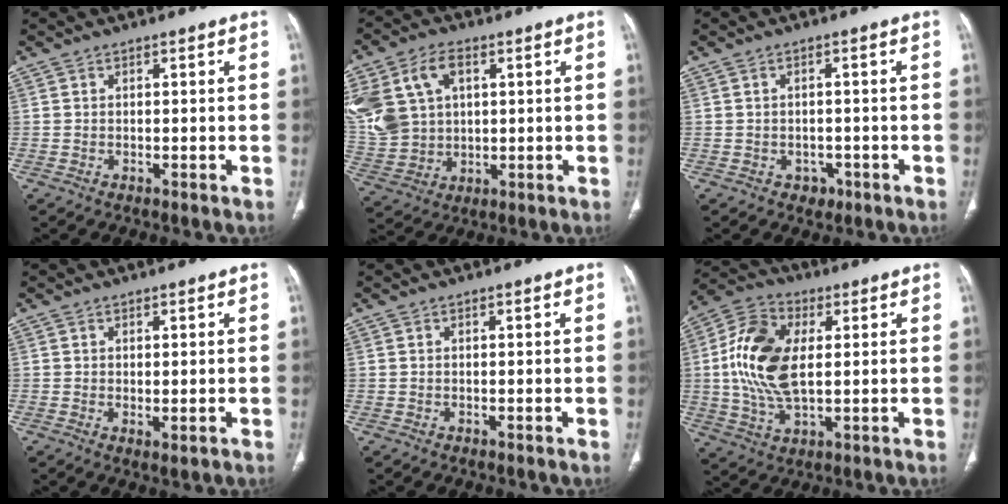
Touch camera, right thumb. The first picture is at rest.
{"total": 15.7, "force": [4.6, 11.3, 9.9], "torque": [-0.214, 0.006, 0.105]}
{"total": 2.5, "force": [-1.2, 2.0, 0.9], "torque": [-0.002, 0.007, -0.012]}
{"total": 1.5, "force": [-0.1, 0.6, 1.4], "torque": [-0.028, -0.009, 0.004]}
{"total": 0.0}
{"total": 15.3, "force": [1.9, 8.4, 12.6], "torque": [-0.254, 0.006, 0.033]}